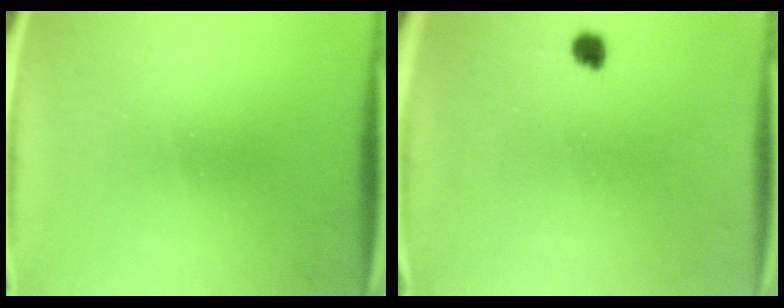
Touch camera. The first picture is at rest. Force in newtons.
{"total": 1.8}